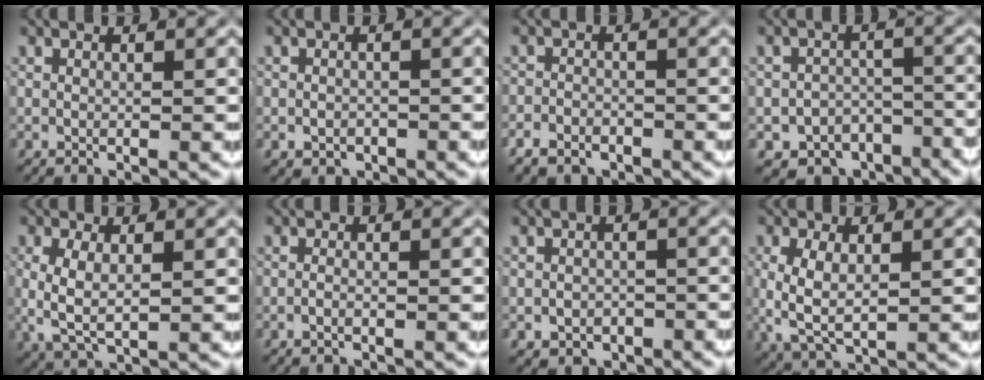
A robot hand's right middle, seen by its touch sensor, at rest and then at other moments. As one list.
[{"total": 1.8, "force": [-1.0, 1.3, 0.6], "torque": [0.000, -0.006, -0.014]}, {"total": 2.8, "force": [-2.3, 1.5, 0.6], "torque": [0.000, -0.002, -0.043]}, {"total": 11.2, "force": [-8.8, 6.5, 2.2], "torque": [-0.014, -0.027, -0.141]}, {"total": 4.6, "force": [0.0, 2.9, 3.5], "torque": [-0.094, -0.014, 0.011]}, {"total": 0.9, "force": [-0.7, 0.0, 0.5], "torque": [-0.012, -0.003, -0.013]}, {"total": 3.1, "force": [-2.3, 2.0, 0.7], "torque": [0.007, -0.007, -0.036]}, {"total": 5.0, "force": [-0.1, 3.3, 3.8], "torque": [-0.102, -0.016, 0.012]}]